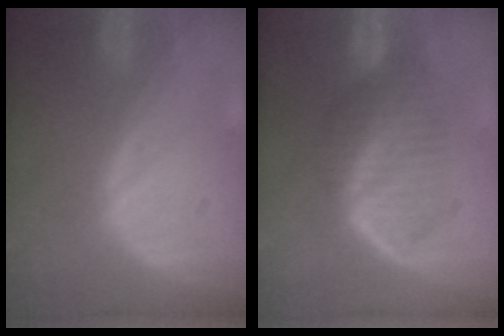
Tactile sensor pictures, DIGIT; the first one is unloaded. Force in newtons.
{"total": 6.2, "press": 5.8, "slide": 2.4}